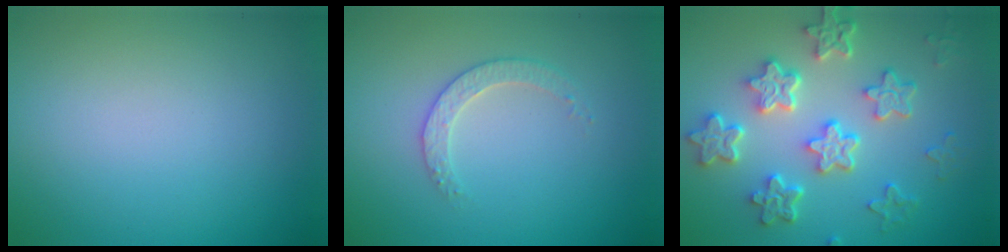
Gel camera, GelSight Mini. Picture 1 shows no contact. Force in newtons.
{"total": 2.2, "press": 2.2, "slide": 0.6}
{"total": 6.5, "press": 5.1, "slide": 4.1}